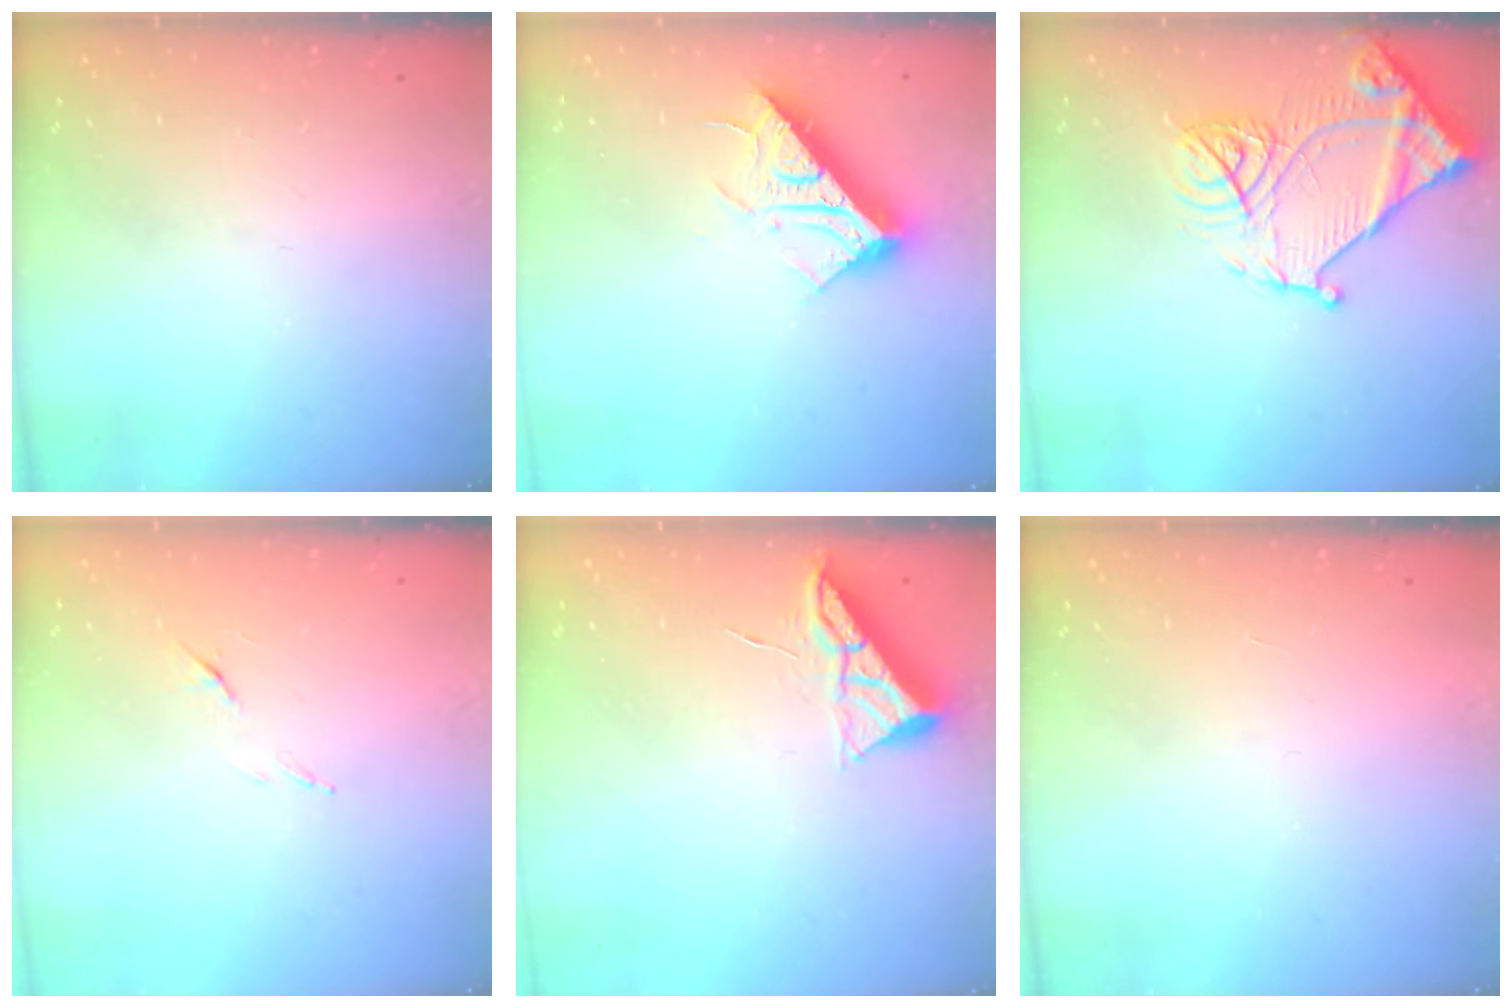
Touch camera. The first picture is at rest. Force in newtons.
{"total": 16.3, "press": 16.3, "slide": 0.3}
{"total": 16.4, "press": 16.3, "slide": 1.6}
{"total": 6.8, "press": 6.8, "slide": 0.8}
{"total": 6.6, "press": 6.6, "slide": 0.7}
{"total": 1.7, "press": 1.7, "slide": 0.1}